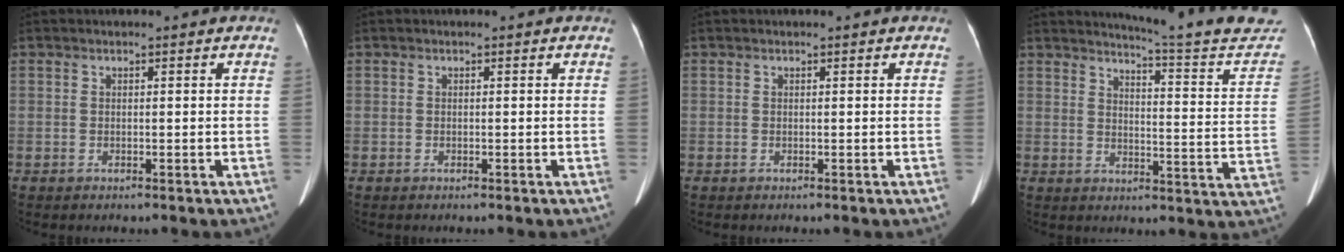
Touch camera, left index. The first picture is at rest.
{"total": 0.0}
{"total": 0.0}
{"total": 19.8, "force": [19.1, -0.2, 5.3], "torque": [-0.069, -0.116, 0.214]}